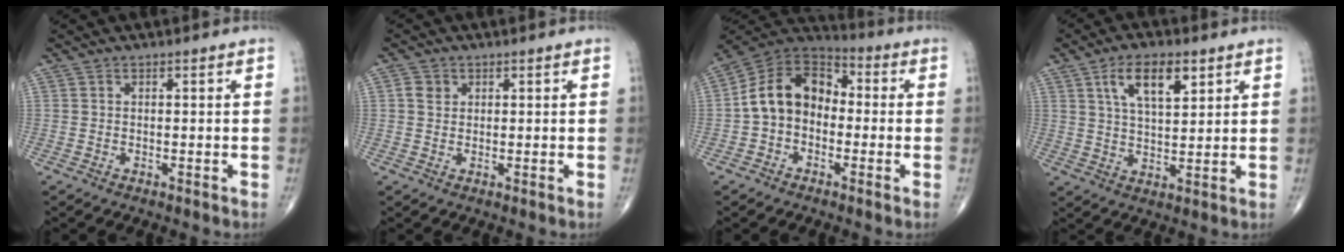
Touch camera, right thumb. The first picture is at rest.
{"total": 2.3, "force": [0.7, 2.0, 1.0], "torque": [-0.011, 0.000, 0.011]}
{"total": 12.6, "force": [-1.2, 9.4, 8.3], "torque": [-0.124, 0.044, -0.040]}
{"total": 9.3, "force": [4.4, 4.1, 7.1], "torque": [-0.108, -0.019, 0.081]}